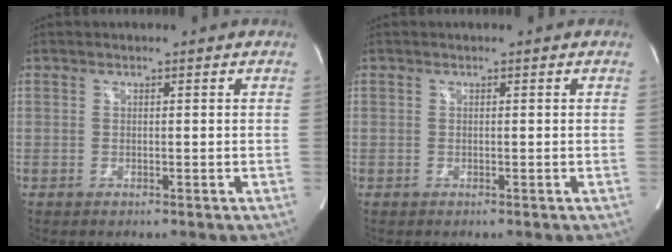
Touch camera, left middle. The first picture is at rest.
{"total": 0.0}